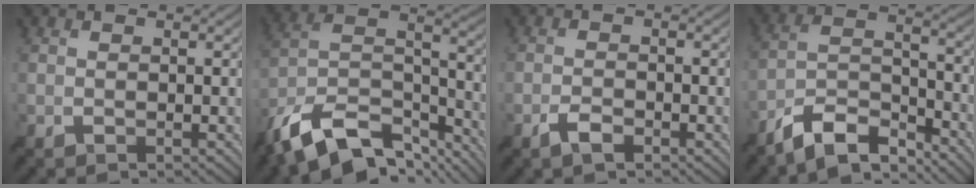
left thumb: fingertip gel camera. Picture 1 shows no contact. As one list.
[{"total": 15.9, "force": [-11.4, 6.8, 8.8], "torque": [-0.216, -0.009, -0.198]}, {"total": 2.1, "force": [-1.3, 0.6, 1.5], "torque": [-0.033, 0.004, -0.030]}, {"total": 9.3, "force": [-7.7, 2.6, 4.5], "torque": [-0.082, 0.008, -0.156]}]